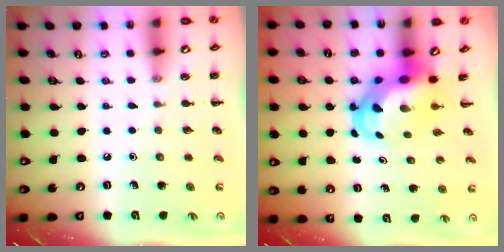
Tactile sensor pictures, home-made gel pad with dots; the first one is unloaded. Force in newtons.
{"total": 7.1, "press": 6.9, "slide": 1.6}